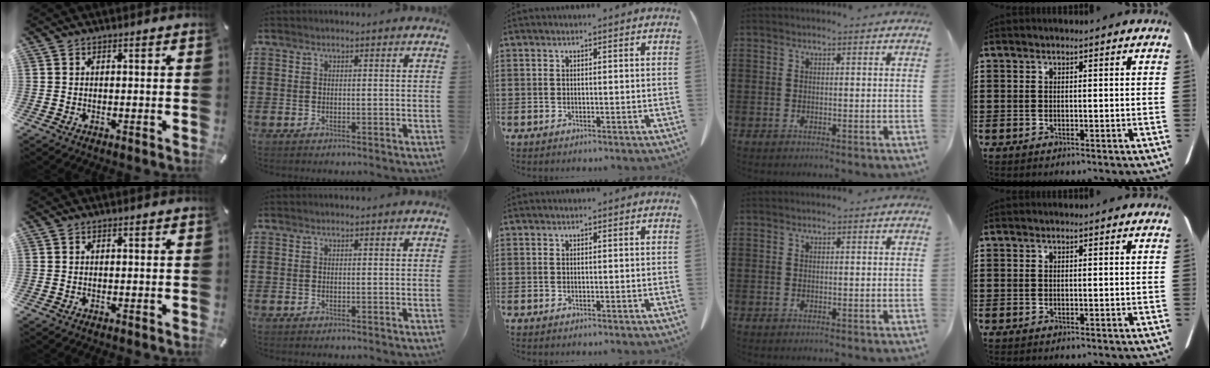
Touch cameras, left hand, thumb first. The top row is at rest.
{}